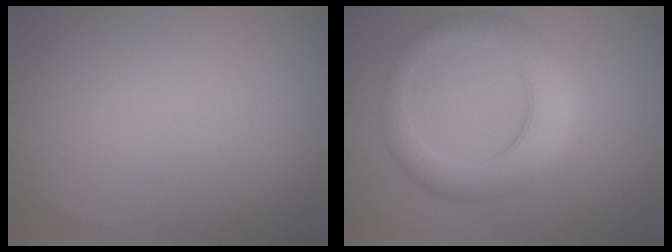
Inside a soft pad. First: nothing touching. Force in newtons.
{"total": 5.4, "press": 5.4, "slide": 0.0}